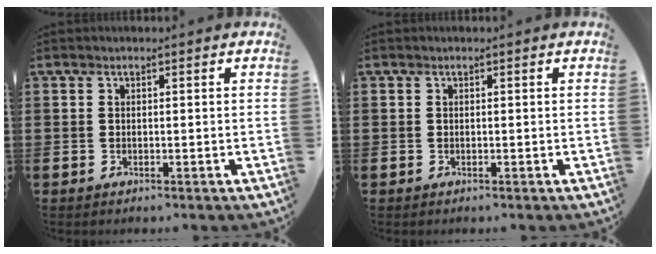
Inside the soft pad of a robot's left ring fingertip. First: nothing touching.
{"total": 0.0}